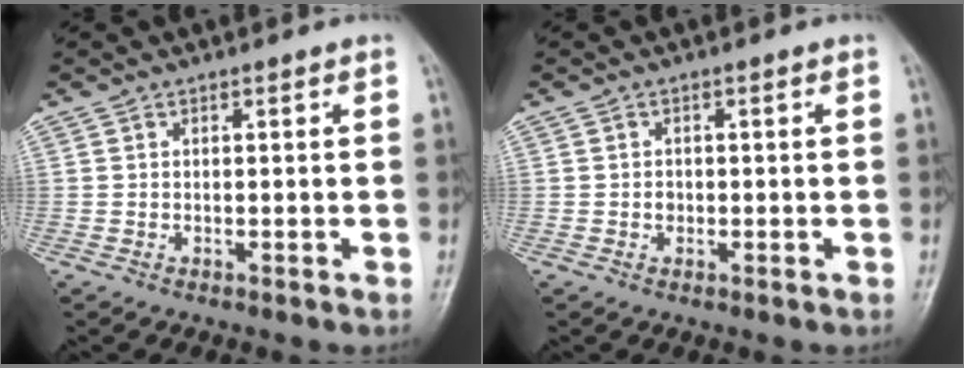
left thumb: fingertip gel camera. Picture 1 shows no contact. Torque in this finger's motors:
{"motor_torque": [-0.48, -0.32, 0.04, 0.03, 0.00]}